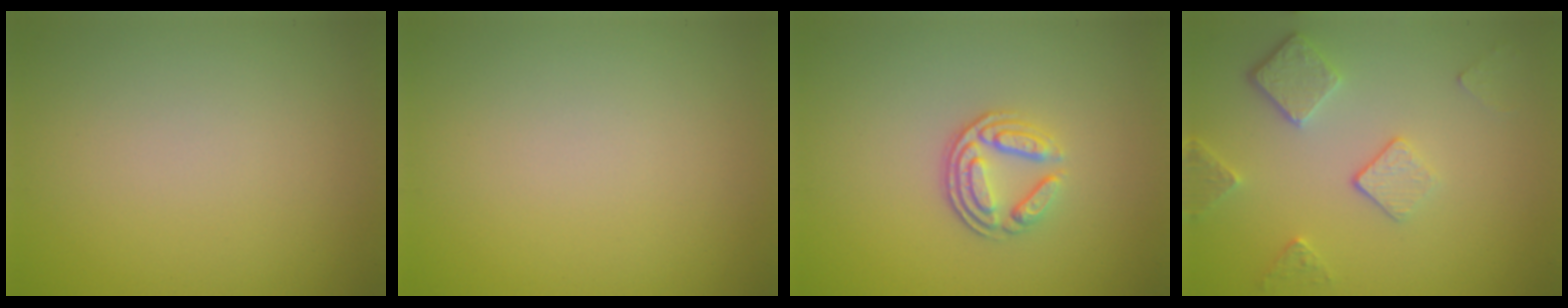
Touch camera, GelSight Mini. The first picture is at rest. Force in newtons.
{"total": 0.0}
{"total": 3.6, "press": 2.7, "slide": 2.4}
{"total": 3.7, "press": 2.9, "slide": 2.4}